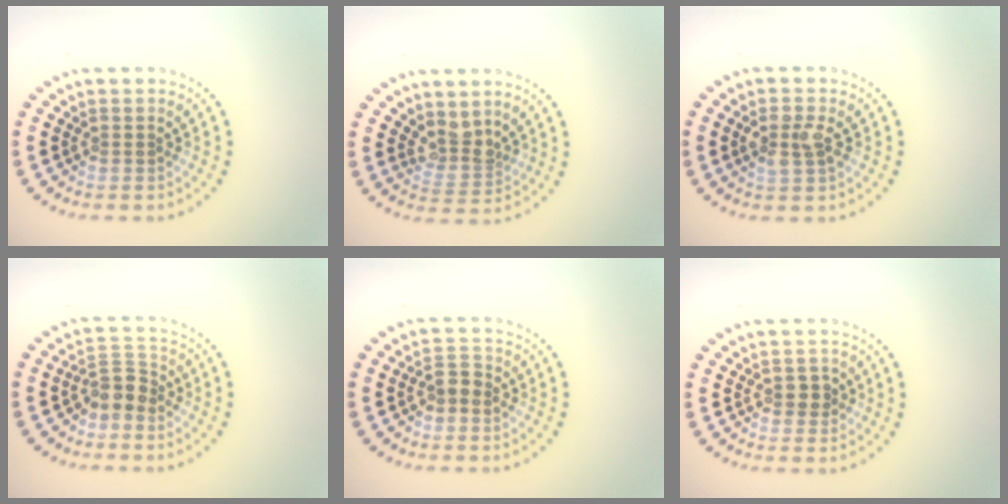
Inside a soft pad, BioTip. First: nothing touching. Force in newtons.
{"total": 2.4, "press": 1.9, "slide": 1.4}
{"total": 2.4, "press": 2.4, "slide": 0.3}
{"total": 2.7, "press": 2.2, "slide": 1.5}
{"total": 1.6, "press": 1.5, "slide": 0.5}
{"total": 1.4, "press": 1.4, "slide": 0.1}